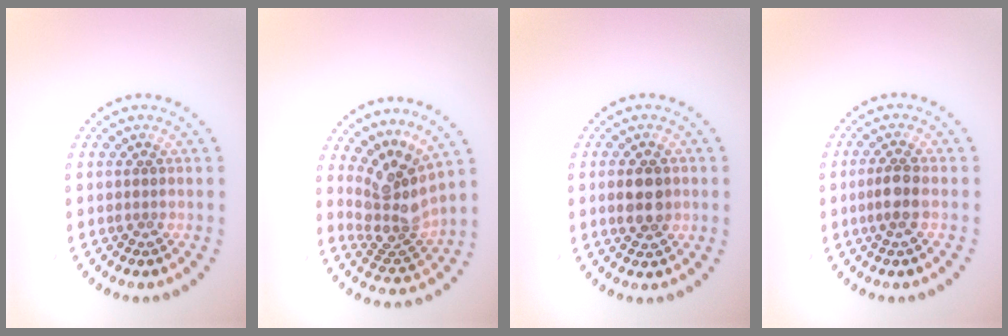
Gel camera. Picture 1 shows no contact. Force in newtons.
{"total": 4.4, "press": 3.1, "slide": 3.1}
{"total": 3.1, "press": 3.1, "slide": 0.1}
{"total": 1.9, "press": 1.8, "slide": 0.7}